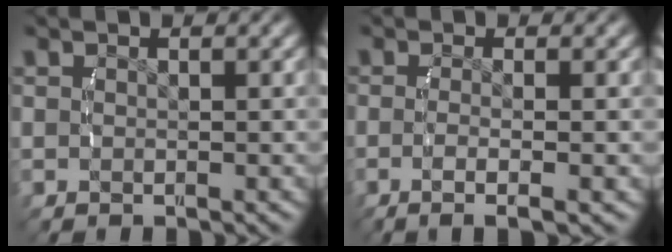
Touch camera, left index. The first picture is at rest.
{"total": 3.2, "force": [-1.7, 0.1, 2.7], "torque": [-0.050, -0.009, -0.023]}